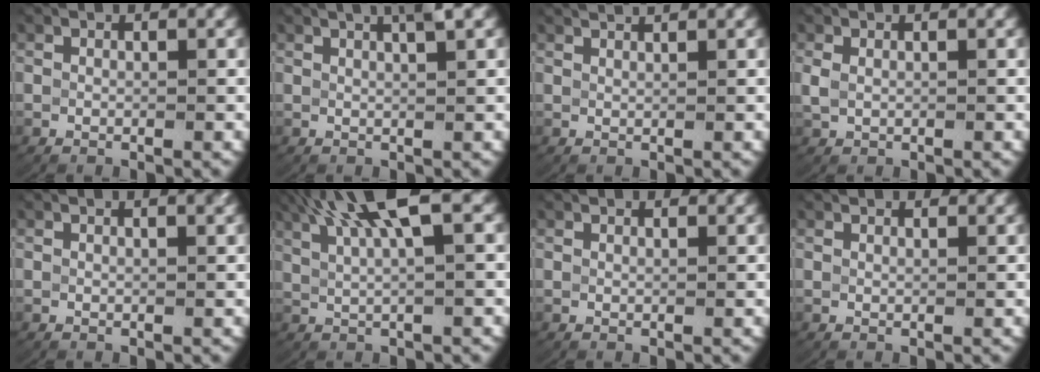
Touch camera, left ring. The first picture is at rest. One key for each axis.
{"total": 4.3, "fx": 2.8, "fy": 1.2, "fz": 3.0, "tx": -0.044, "ty": 0.011, "tz": 0.041}
{"total": 1.7, "fx": 1.6, "fy": 0.0, "fz": 0.6, "tx": -0.011, "ty": 0.005, "tz": 0.028}
{"total": 1.2, "fx": -0.1, "fy": 0.9, "fz": 0.7, "tx": -0.025, "ty": -0.002, "tz": 0.006}
{"total": 1.2, "fx": 0.8, "fy": 0.0, "fz": 1.0, "tx": -0.010, "ty": 0.004, "tz": 0.011}
{"total": 5.7, "fx": 3.3, "fy": 1.1, "fz": 4.5, "tx": -0.079, "ty": 0.015, "tz": 0.053}
{"total": 0.8, "fx": 0.8, "fy": -0.3, "fz": 0.1, "tx": 0.001, "ty": -0.003, "tz": 0.015}
{"total": 1.1, "fx": 1.1, "fy": -0.3, "fz": 0.2, "tx": 0.001, "ty": -0.002, "tz": 0.019}